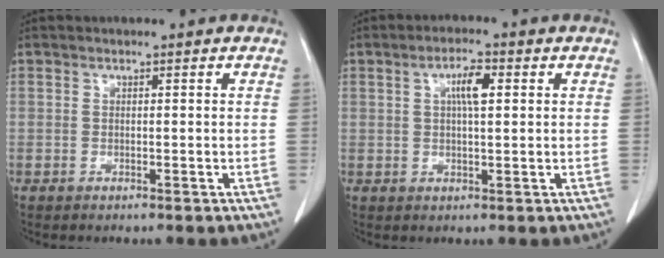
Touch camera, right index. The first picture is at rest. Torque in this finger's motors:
{"motor_torque": [0.42, 0.40, 0.06, 0.05]}